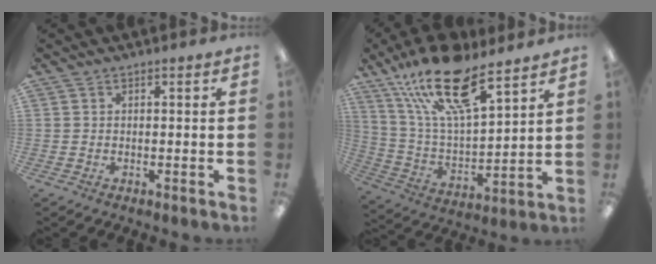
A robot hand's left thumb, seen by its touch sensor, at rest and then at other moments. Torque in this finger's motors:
{"motor_torque": [0.52, 0.45, 1.65, -1.12, 0.53]}